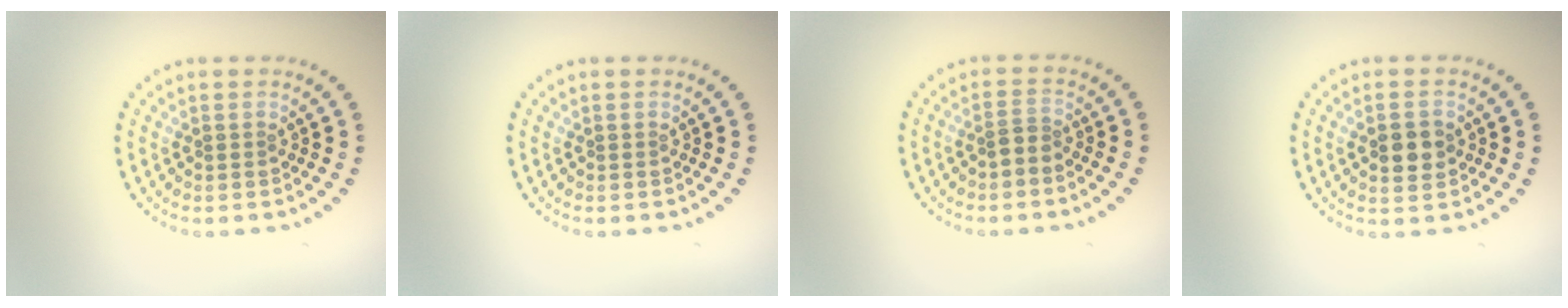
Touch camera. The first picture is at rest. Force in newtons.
{"total": 0.0}
{"total": 1.4, "press": 0.9, "slide": 1.1}
{"total": 2.9, "press": 2.9, "slide": 0.2}